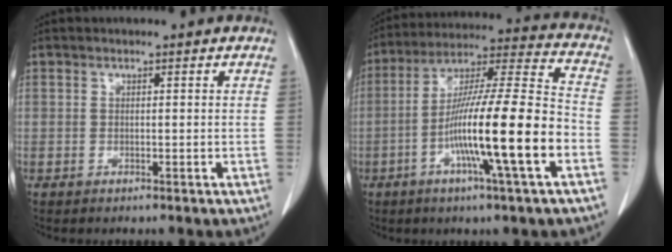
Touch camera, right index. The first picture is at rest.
{"total": 18.3, "force": [-5.9, 0.0, 17.4], "torque": [-0.302, -0.002, -0.105]}